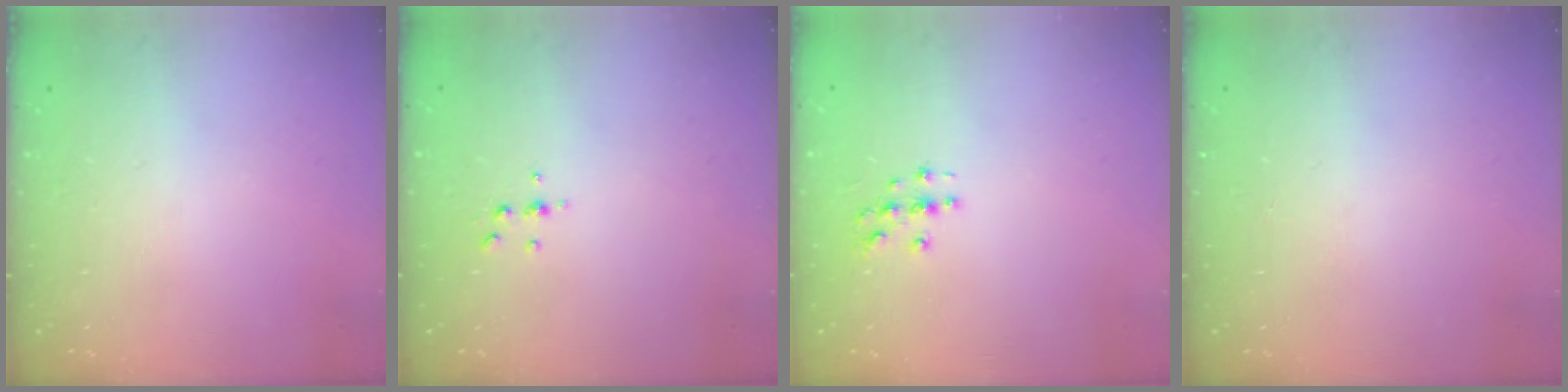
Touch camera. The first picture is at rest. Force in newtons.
{"total": 3.8, "press": 3.7, "slide": 0.5}
{"total": 2.8, "press": 2.8, "slide": 0.3}
{"total": 0.0}